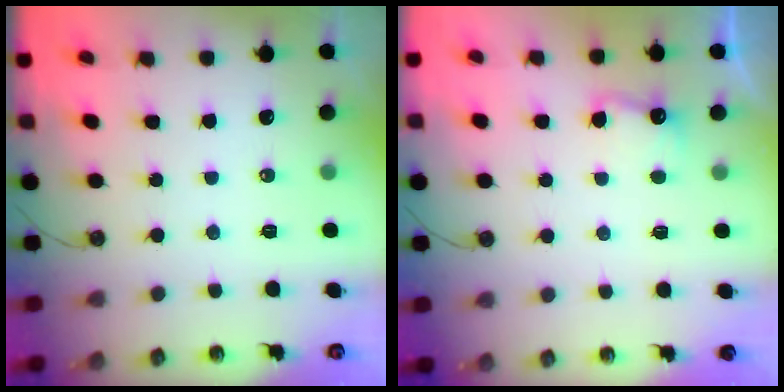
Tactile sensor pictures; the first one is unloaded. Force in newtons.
{"total": 3.0, "press": 2.8, "slide": 0.9}